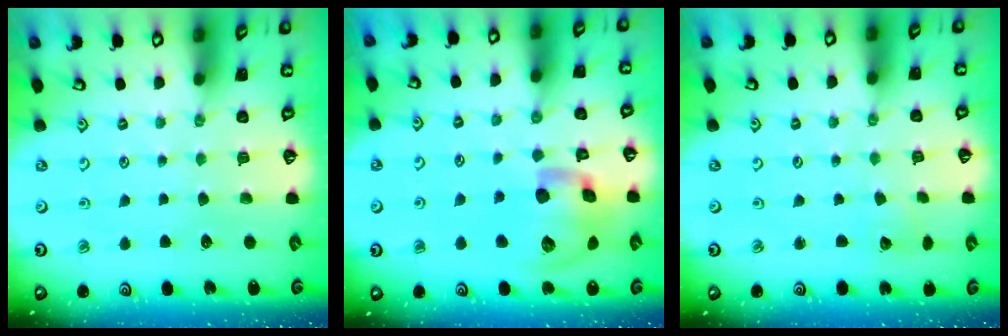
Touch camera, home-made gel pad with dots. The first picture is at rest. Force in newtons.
{"total": 18.2, "press": 18.0, "slide": 2.8}
{"total": 2.3, "press": 2.3, "slide": 0.1}